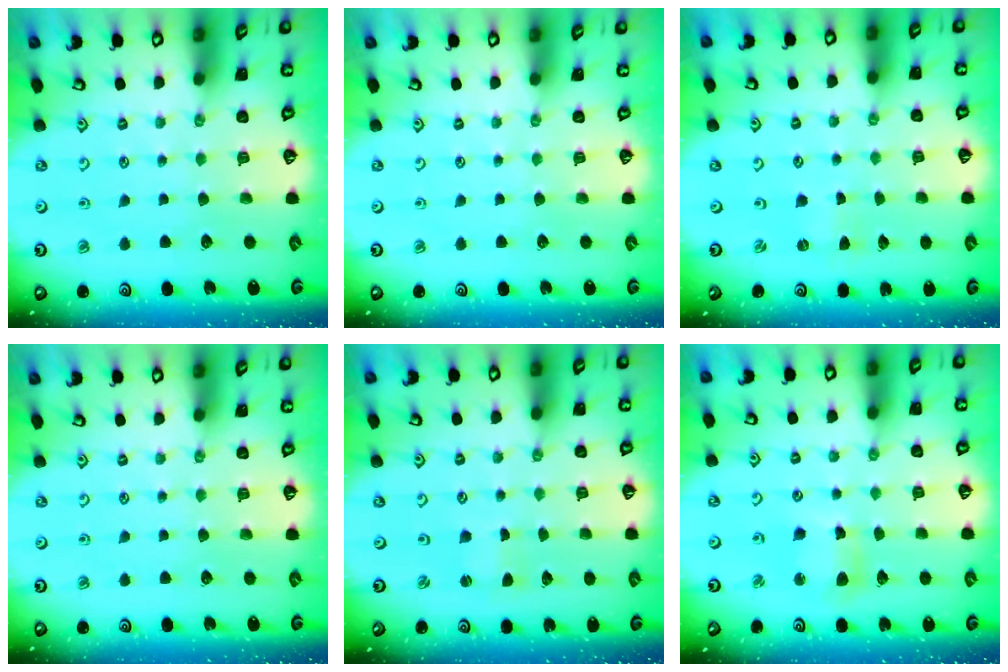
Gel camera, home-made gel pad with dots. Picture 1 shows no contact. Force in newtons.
{"total": 0.0}
{"total": 0.0}
{"total": 0.0}
{"total": 0.7, "press": 0.7, "slide": 0.0}
{"total": 7.3, "press": 7.2, "slide": 1.2}